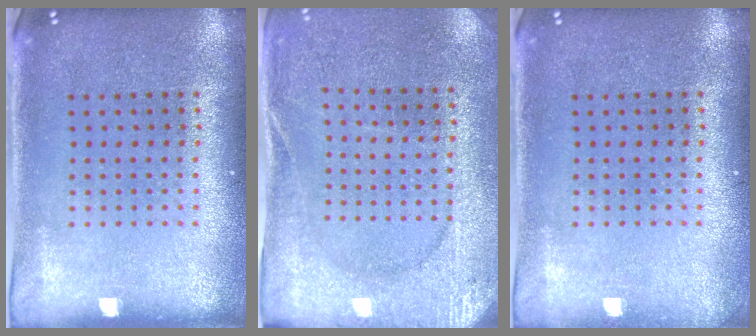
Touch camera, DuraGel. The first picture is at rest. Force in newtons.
{"total": 2.6, "press": 2.5, "slide": 0.5}
{"total": 0.7, "press": 0.7, "slide": 0.0}